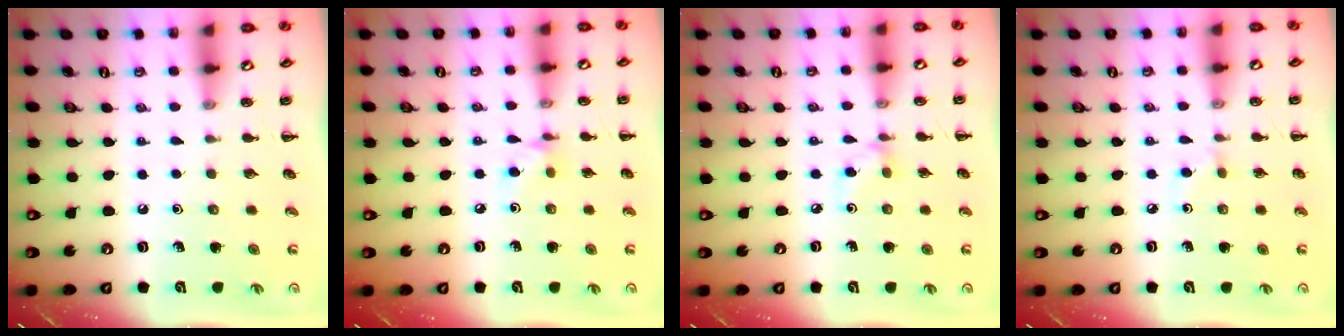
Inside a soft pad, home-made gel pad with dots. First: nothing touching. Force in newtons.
{"total": 5.2, "press": 5.1, "slide": 1.1}
{"total": 3.5, "press": 3.2, "slide": 1.2}
{"total": 2.6, "press": 2.4, "slide": 1.1}